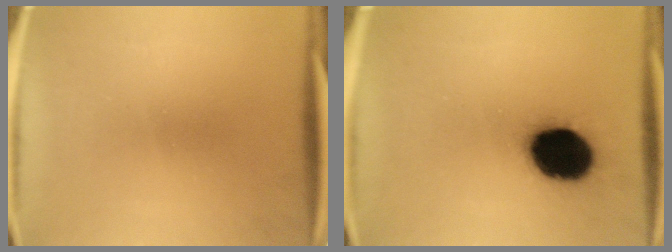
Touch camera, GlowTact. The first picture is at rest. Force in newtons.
{"total": 18.7}